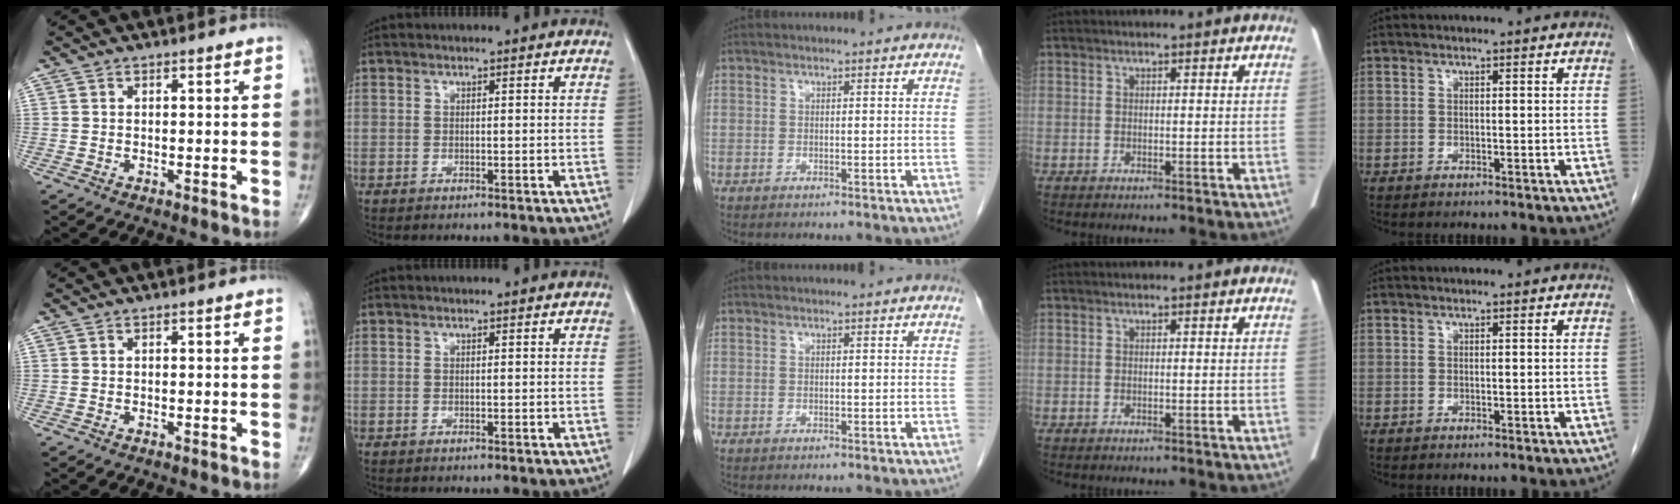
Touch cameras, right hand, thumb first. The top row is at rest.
{}